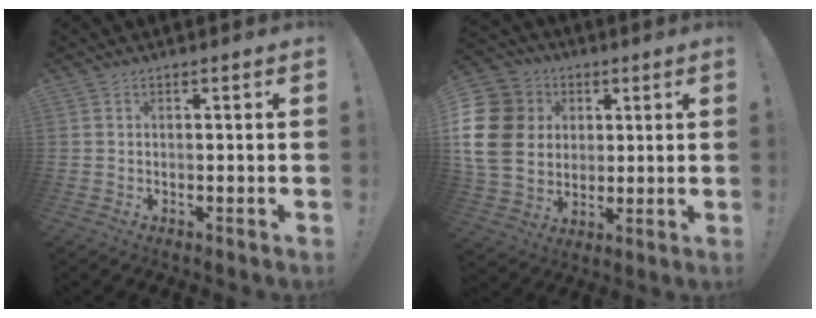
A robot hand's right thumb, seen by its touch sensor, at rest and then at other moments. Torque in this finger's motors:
{"motor_torque": [2.16, 2.15, 0.24, 0.40, 0.47]}